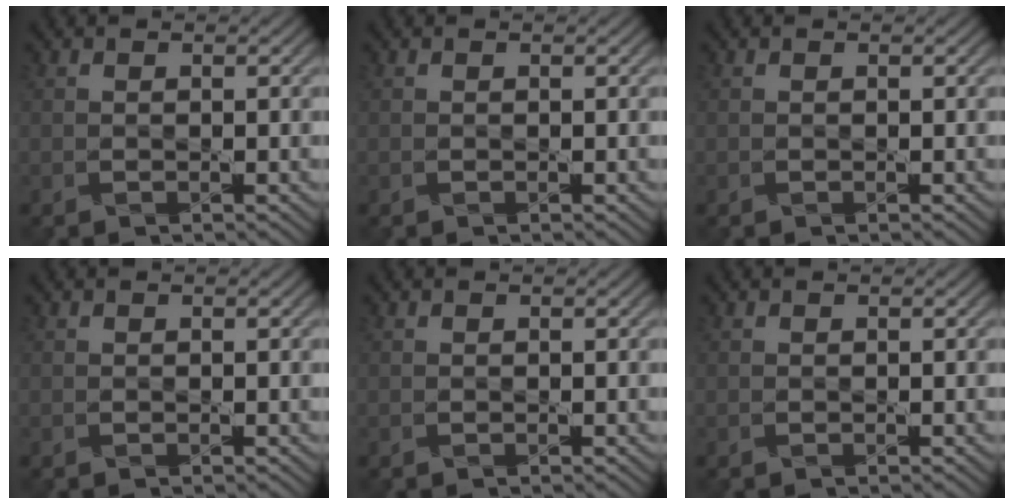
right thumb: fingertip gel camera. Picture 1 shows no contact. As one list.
[{"total": 0.0}, {"total": 0.0}, {"total": 0.0}, {"total": 0.0}, {"total": 0.0}]